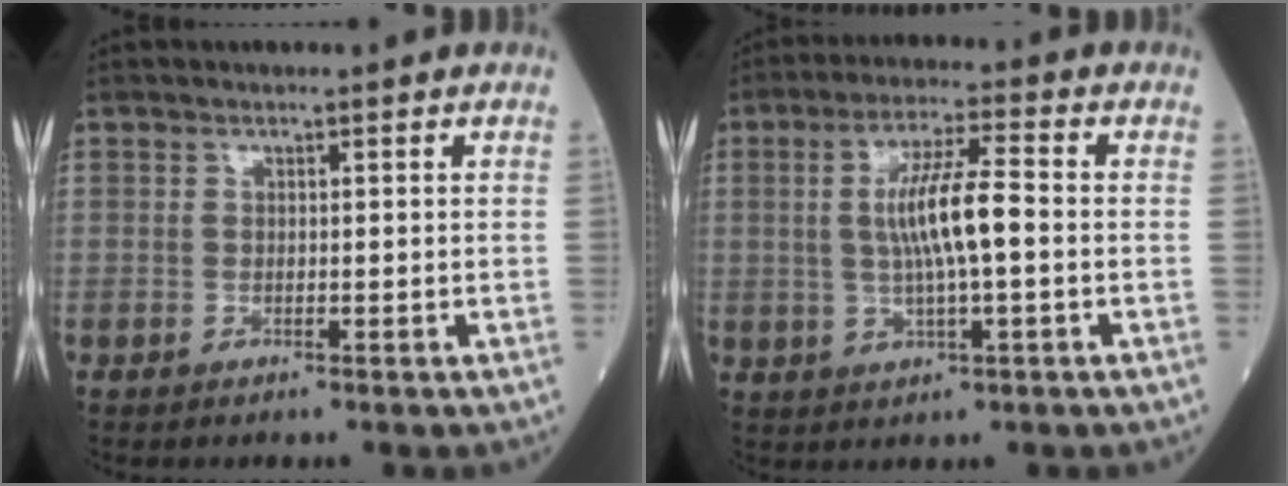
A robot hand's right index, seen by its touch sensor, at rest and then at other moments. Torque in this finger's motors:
{"motor_torque": [0.34, -0.06, 0.27, 0.17]}